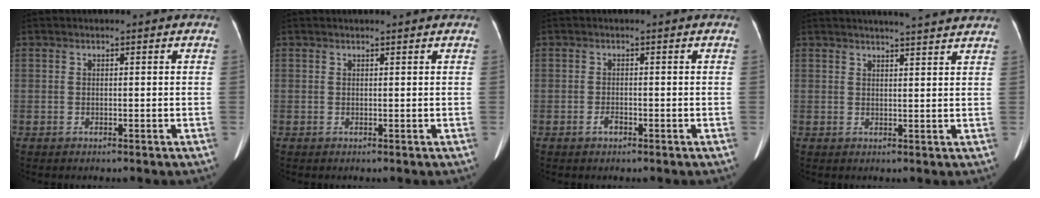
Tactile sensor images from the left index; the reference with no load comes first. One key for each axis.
{"total": 1.6, "fx": 1.5, "fy": 0.2, "fz": 0.5, "tx": -0.009, "ty": 0.017, "tz": 0.018}
{"total": 1.0, "fx": -0.6, "fy": 0.4, "fz": 0.6, "tx": -0.014, "ty": 0.001, "tz": -0.010}
{"total": 8.6, "fx": 7.9, "fy": 0.0, "fz": 3.3, "tx": -0.045, "ty": 0.012, "tz": 0.085}